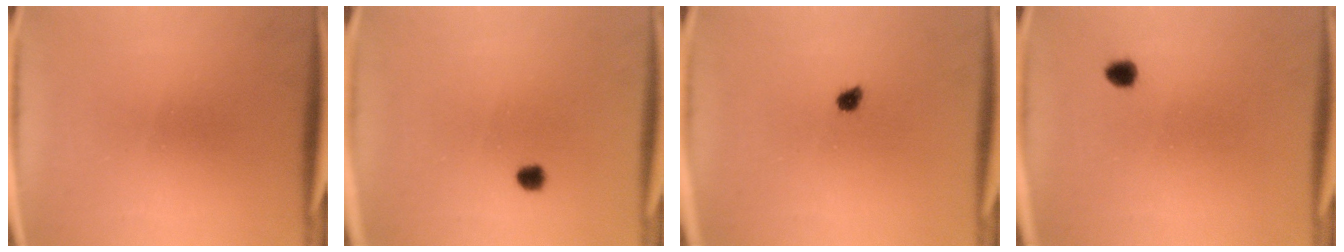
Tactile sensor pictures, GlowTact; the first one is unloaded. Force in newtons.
{"total": 2.3}
{"total": 1.8}
{"total": 1.6}